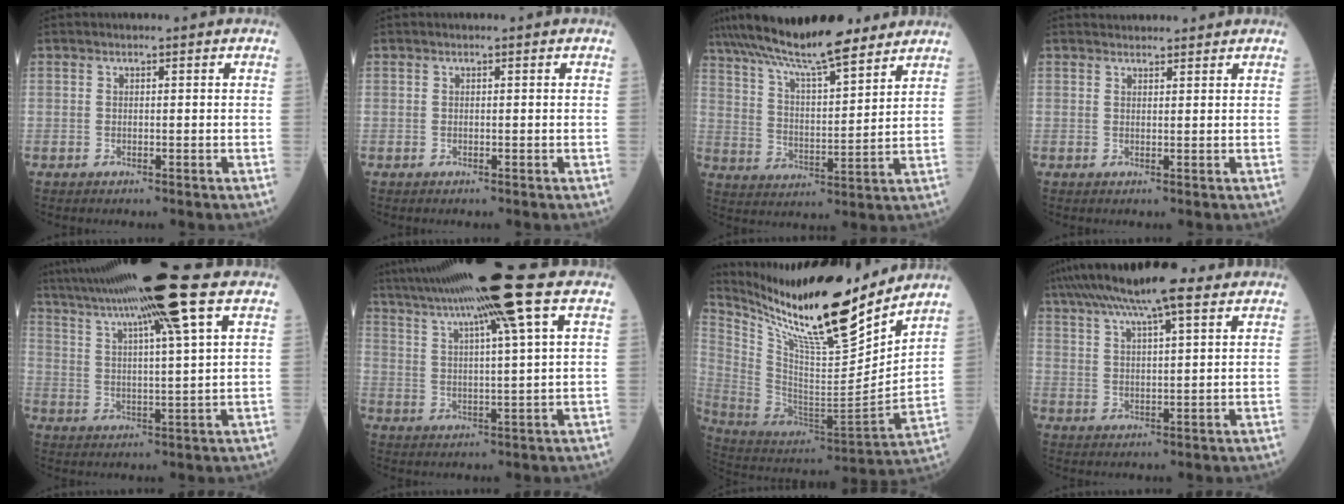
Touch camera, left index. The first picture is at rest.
{"total": 0.0}
{"total": 16.3, "force": [13.6, 2.2, 8.7], "torque": [-0.154, 0.019, 0.232]}
{"total": 4.3, "force": [4.2, 0.9, 0.9], "torque": [-0.011, 0.027, 0.058]}
{"total": 17.9, "force": [13.0, -1.4, 12.3], "torque": [-0.219, 0.025, 0.201]}
{"total": 17.0, "force": [12.2, -1.9, 11.6], "torque": [-0.205, 0.019, 0.187]}
{"total": 24.7, "force": [20.0, 2.5, 14.3], "torque": [-0.258, -0.027, 0.342]}
{"total": 12.9, "force": [9.5, 1.7, 8.5], "torque": [-0.148, 0.040, 0.153]}